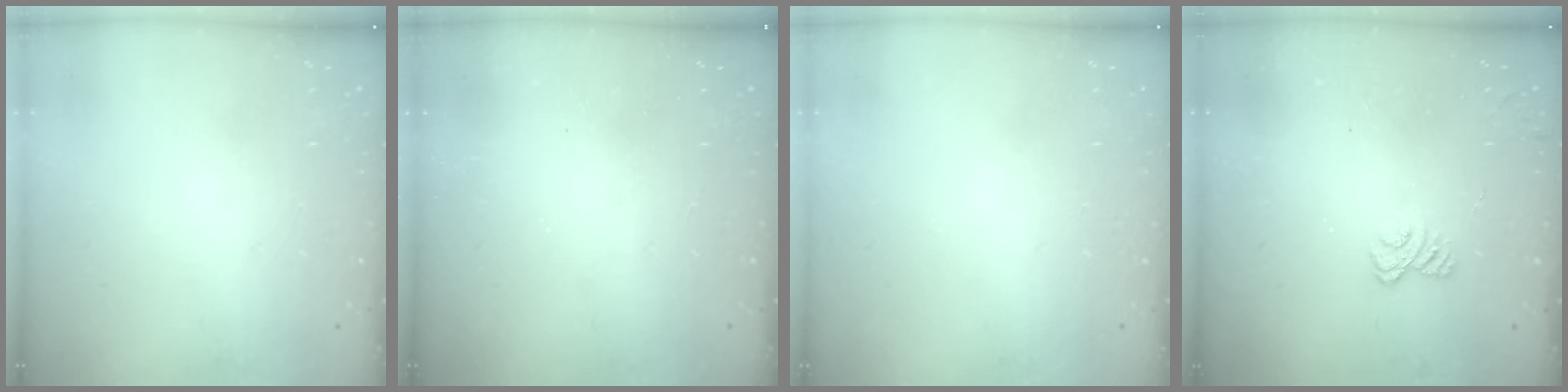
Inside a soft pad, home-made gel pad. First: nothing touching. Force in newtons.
{"total": 2.5, "press": 2.4, "slide": 0.8}
{"total": 0.0}
{"total": 2.8, "press": 2.5, "slide": 1.4}